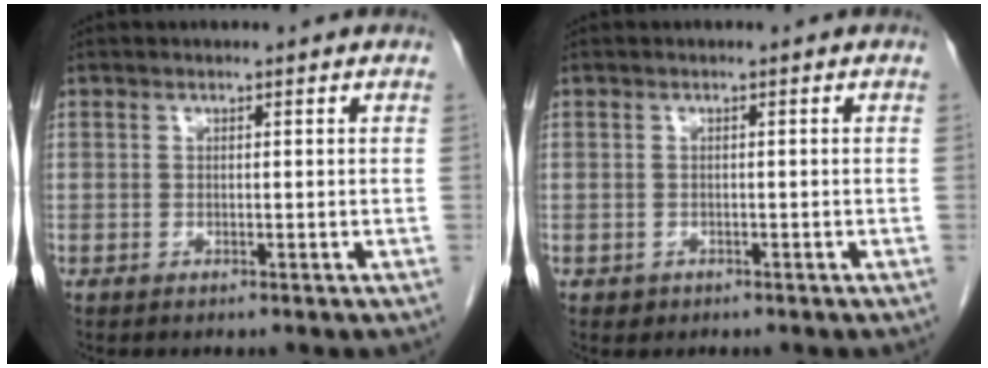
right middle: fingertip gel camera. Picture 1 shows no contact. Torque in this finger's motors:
{"motor_torque": [0.56, -0.04, -0.08, -0.01]}